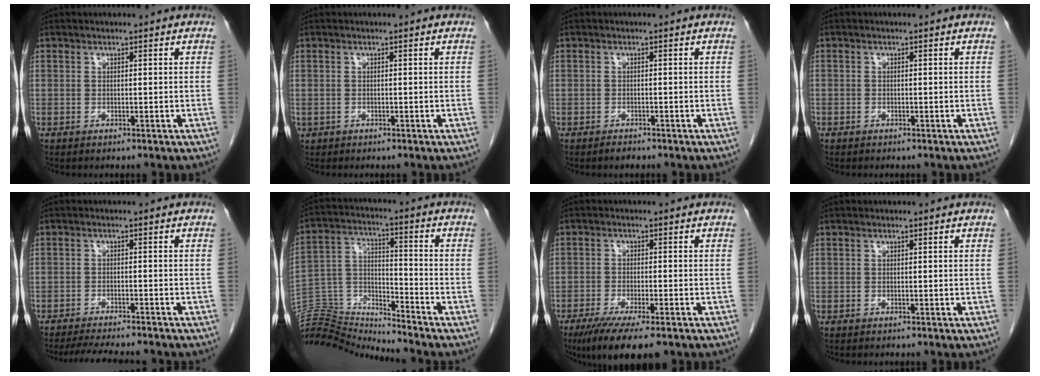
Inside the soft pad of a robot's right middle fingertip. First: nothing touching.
{"total": 0.5, "force": [-0.3, 0.5, 0.1], "torque": [-0.007, 0.003, -0.002]}
{"total": 1.1, "force": [-1.0, 0.4, 0.4], "torque": [-0.012, -0.003, -0.013]}
{"total": 0.6, "force": [-0.4, 0.5, 0.0], "torque": [-0.006, 0.004, -0.010]}
{"total": 9.9, "force": [-9.0, 1.1, 3.9], "torque": [-0.061, -0.013, -0.126]}
{"total": 13.8, "force": [-13.8, -1.1, 0.1], "torque": [-0.004, 0.043, -0.258]}
{"total": 9.5, "force": [-6.6, 1.8, 6.6], "torque": [-0.103, -0.021, -0.101]}
{"total": 0.0}